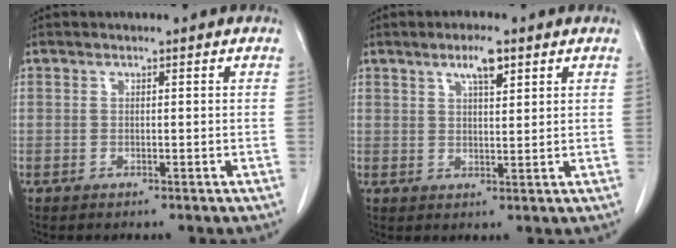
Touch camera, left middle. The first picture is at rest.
{"total": 4.2, "force": [2.5, 0.9, 3.2], "torque": [-0.059, 0.002, 0.043]}